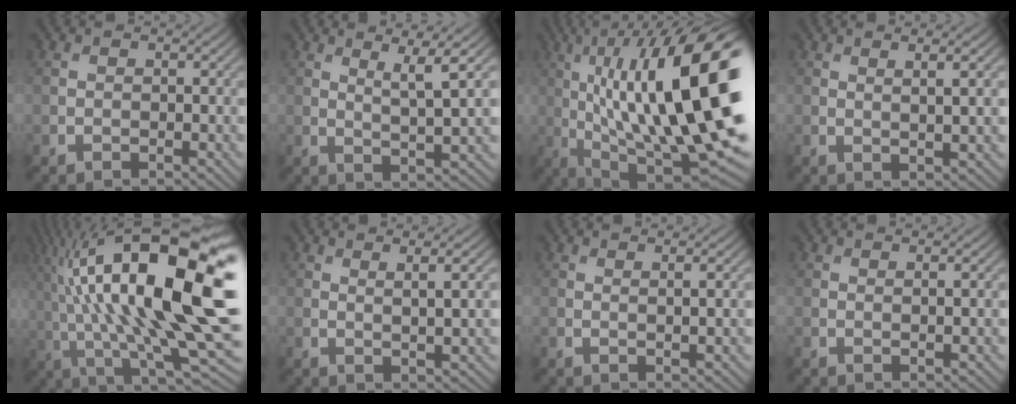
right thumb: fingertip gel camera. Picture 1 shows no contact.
{"total": 5.9, "force": [2.6, 0.1, 5.3], "torque": [-0.104, 0.008, 0.054]}
{"total": 21.5, "force": [3.1, 6.8, 20.2], "torque": [-0.328, 0.033, 0.056]}
{"total": 4.0, "force": [1.5, 0.6, 3.7], "torque": [-0.051, 0.013, 0.024]}
{"total": 22.2, "force": [4.9, 7.3, 20.4], "torque": [-0.350, 0.038, 0.084]}
{"total": 4.5, "force": [1.8, 0.5, 4.1], "torque": [-0.059, 0.014, 0.030]}
{"total": 2.8, "force": [1.0, 0.4, 2.6], "torque": [-0.033, 0.009, 0.016]}
{"total": 1.9, "force": [0.7, 0.1, 1.8], "torque": [-0.022, 0.007, 0.010]}